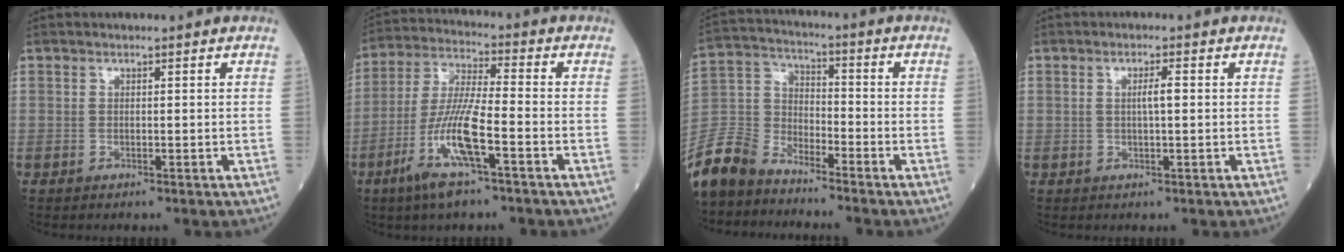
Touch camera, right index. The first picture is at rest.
{"total": 11.3, "force": [-5.1, 1.0, 10.0], "torque": [-0.206, -0.012, -0.100]}
{"total": 10.1, "force": [-9.1, 3.4, 2.5], "torque": [-0.066, 0.004, -0.190]}
{"total": 2.2, "force": [0.2, 0.2, 2.2], "torque": [-0.040, 0.003, 0.003]}